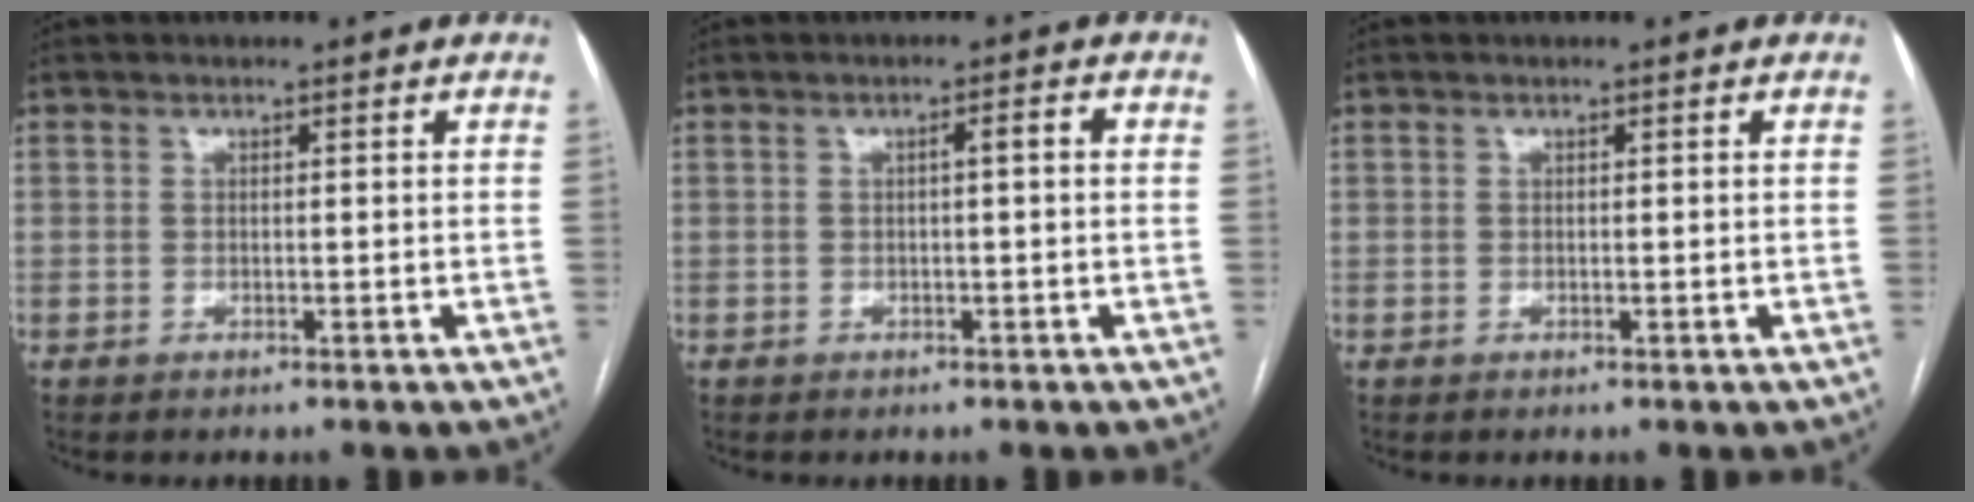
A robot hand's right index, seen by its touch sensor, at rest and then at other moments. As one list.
[{"total": 2.1, "force": [0.2, 0.2, 2.1], "torque": [-0.030, 0.008, 0.005]}, {"total": 0.0}]